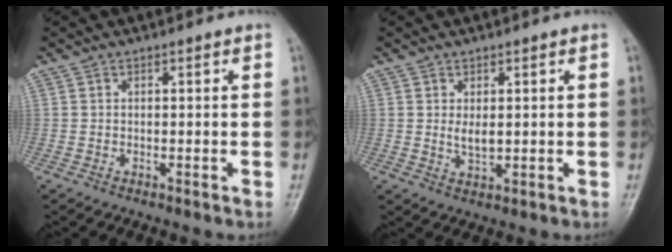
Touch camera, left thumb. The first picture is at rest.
{"total": 3.0, "force": [0.5, 1.7, 2.4], "torque": [-0.035, -0.010, 0.012]}